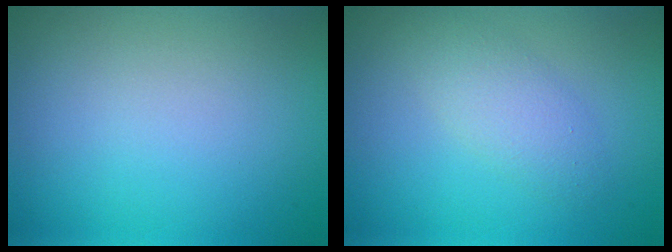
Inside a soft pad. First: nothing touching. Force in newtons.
{"total": 2.7, "press": 2.7, "slide": 0.2}